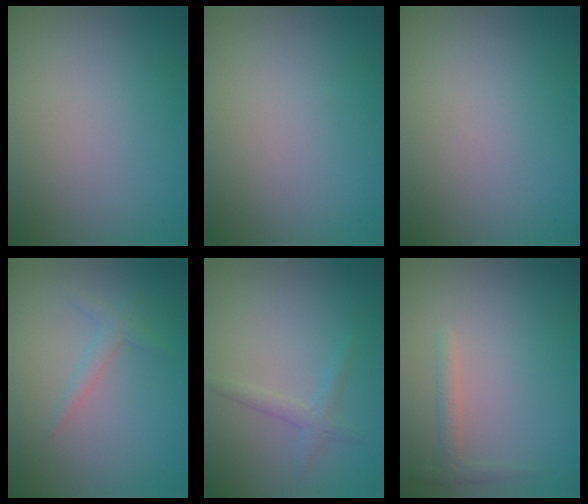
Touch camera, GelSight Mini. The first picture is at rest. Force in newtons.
{"total": 0.0}
{"total": 0.0}
{"total": 1.3, "press": 1.3, "slide": 0.1}
{"total": 1.4, "press": 1.4, "slide": 0.0}
{"total": 1.3, "press": 1.3, "slide": 0.1}